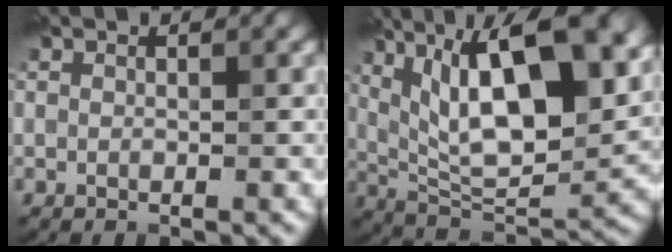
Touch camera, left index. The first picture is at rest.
{"total": 14.5, "force": [5.2, 5.3, 12.4], "torque": [-0.190, 0.009, 0.085]}